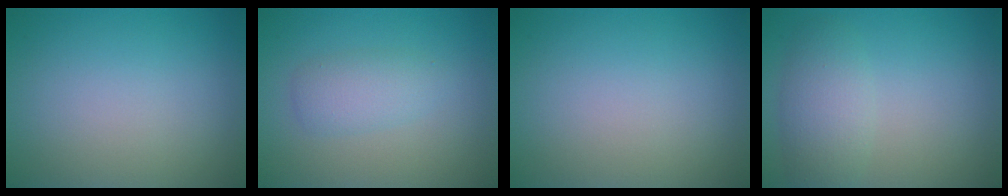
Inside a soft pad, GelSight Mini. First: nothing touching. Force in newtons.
{"total": 2.3, "press": 2.3, "slide": 0.1}
{"total": 0.0}
{"total": 3.2, "press": 3.2, "slide": 0.1}